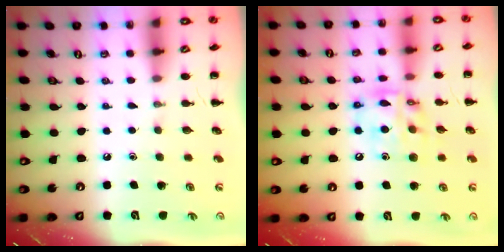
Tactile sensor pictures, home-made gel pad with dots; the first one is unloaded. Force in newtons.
{"total": 12.5, "press": 12.1, "slide": 2.8}